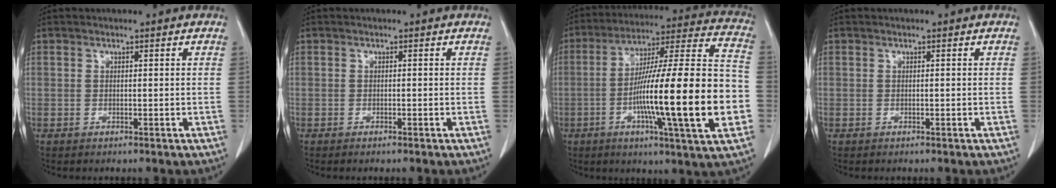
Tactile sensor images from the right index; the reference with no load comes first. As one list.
[{"total": 0.5, "force": [-0.4, -0.1, 0.3], "torque": [-0.008, -0.001, -0.008]}, {"total": 25.0, "force": [-5.4, 1.1, 24.4], "torque": [-0.350, -0.001, -0.092]}, {"total": 0.0}]